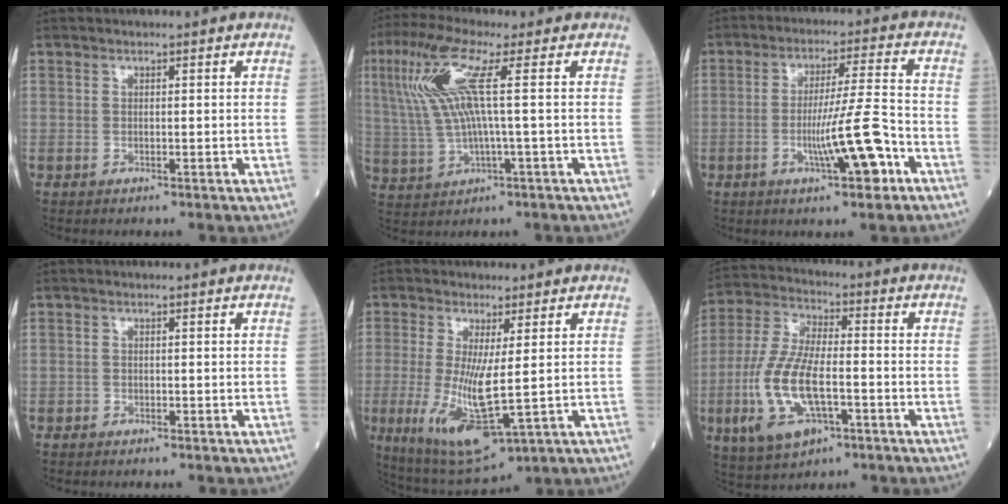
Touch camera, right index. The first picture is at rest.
{"total": 10.5, "force": [2.7, 0.4, 10.1], "torque": [-0.237, 0.019, 0.056]}
{"total": 9.9, "force": [-3.8, 0.3, 9.1], "torque": [-0.157, 0.001, -0.060]}
{"total": 0.0}
{"total": 10.5, "force": [-1.0, 1.8, 10.3], "torque": [-0.207, -0.032, -0.006]}
{"total": 13.3, "force": [-4.2, 5.0, 11.6], "torque": [-0.260, -0.004, -0.074]}